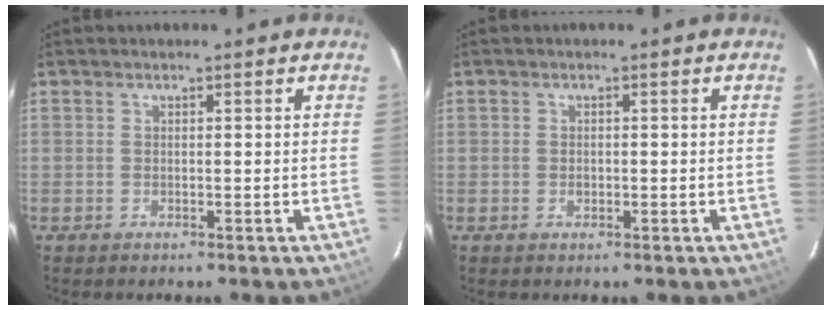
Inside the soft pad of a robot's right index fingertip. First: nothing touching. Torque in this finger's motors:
{"motor_torque": [-0.06, 0.14, -0.07, -0.05]}